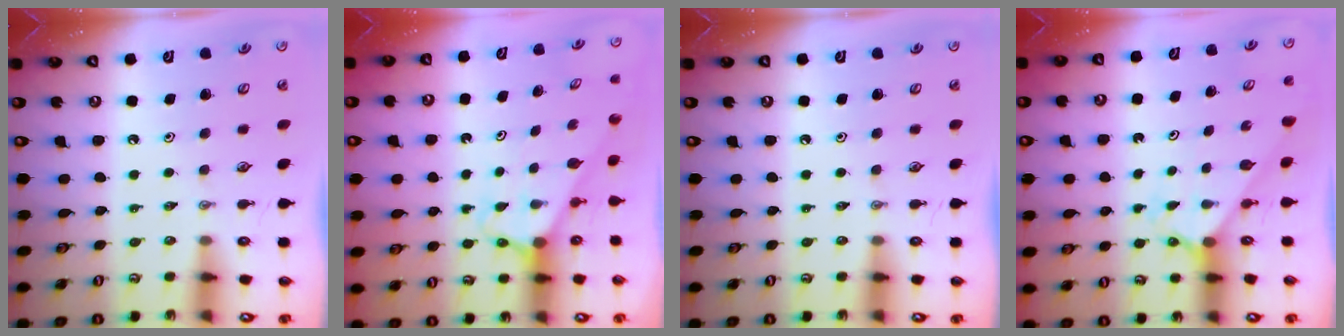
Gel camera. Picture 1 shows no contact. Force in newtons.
{"total": 2.7, "press": 2.7, "slide": 0.1}
{"total": 0.0}
{"total": 2.2, "press": 2.2, "slide": 0.2}